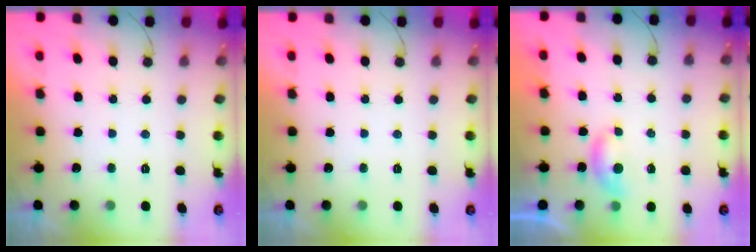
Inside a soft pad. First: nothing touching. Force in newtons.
{"total": 0.0}
{"total": 3.6, "press": 3.6, "slide": 0.4}